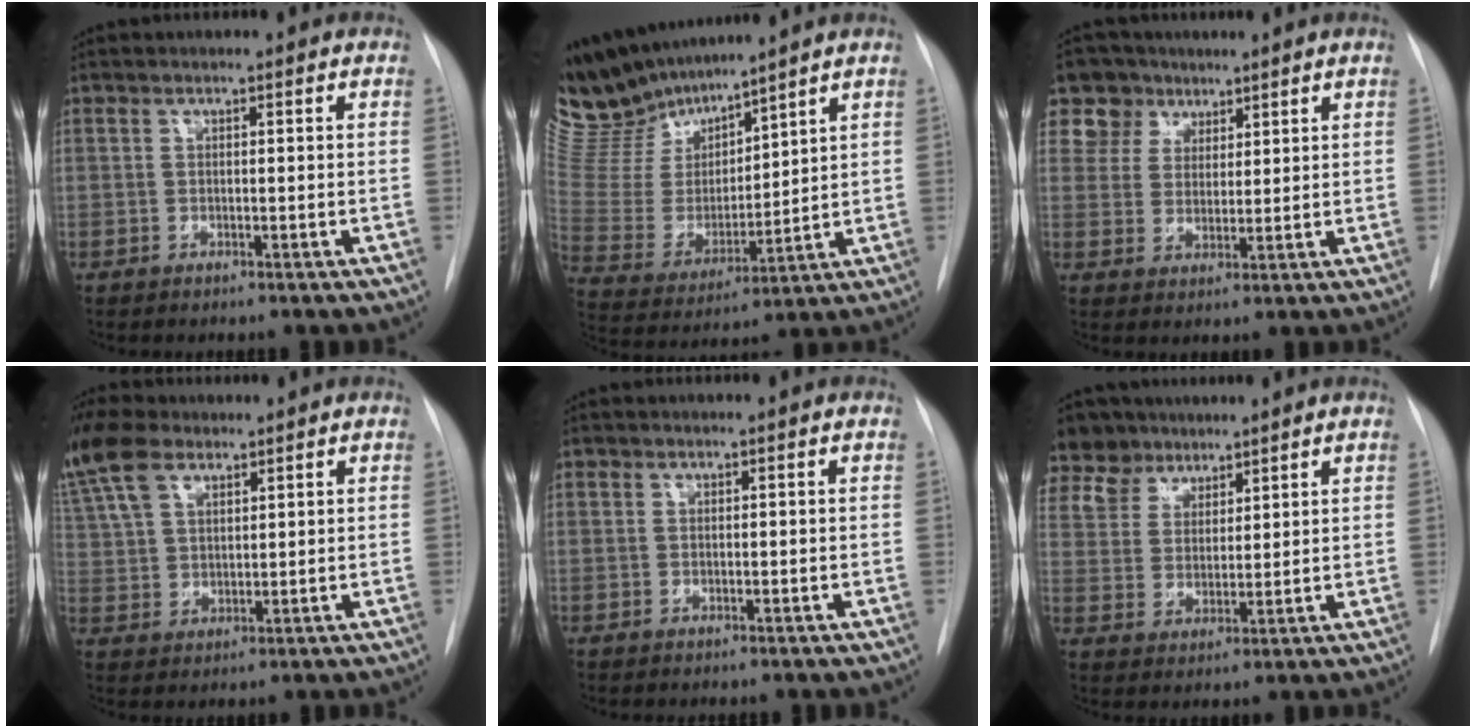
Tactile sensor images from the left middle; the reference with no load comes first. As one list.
[{"total": 15.1, "force": [13.8, 3.9, 4.7], "torque": [-0.108, 0.003, 0.281]}, {"total": 7.7, "force": [4.7, 6.1, 0.4], "torque": [-0.007, 0.018, 0.089]}, {"total": 11.9, "force": [8.1, 5.8, 6.6], "torque": [-0.164, 0.026, 0.161]}, {"total": 0.0}, {"total": 11.2, "force": [8.9, 6.5, 2.2], "torque": [-0.053, 0.029, 0.175]}]